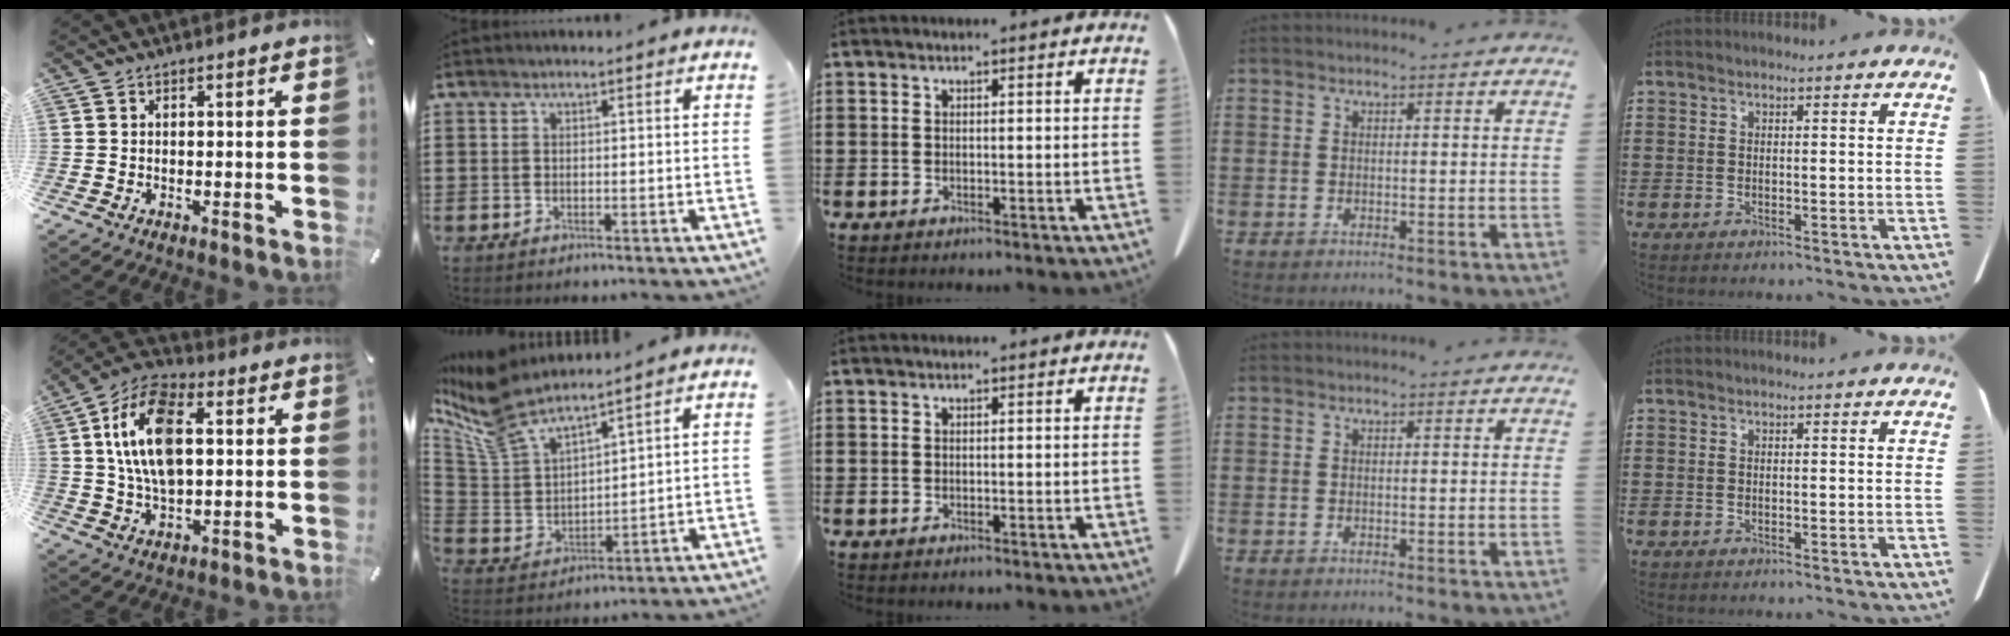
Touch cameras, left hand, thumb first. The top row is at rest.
{"thumb": {"total": 14.9, "force": [2.9, 8.6, 11.8], "torque": [-0.242, 0.004, 0.047]}, "index": {"total": 9.7, "force": [8.3, 2.0, 4.7], "torque": [-0.131, -0.042, 0.148]}}